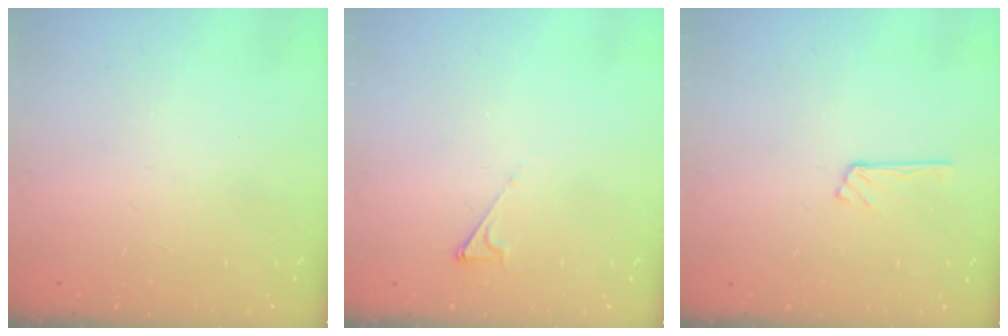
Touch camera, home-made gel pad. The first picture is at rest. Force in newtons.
{"total": 2.5, "press": 2.5, "slide": 0.3}
{"total": 5.1, "press": 5.0, "slide": 0.5}